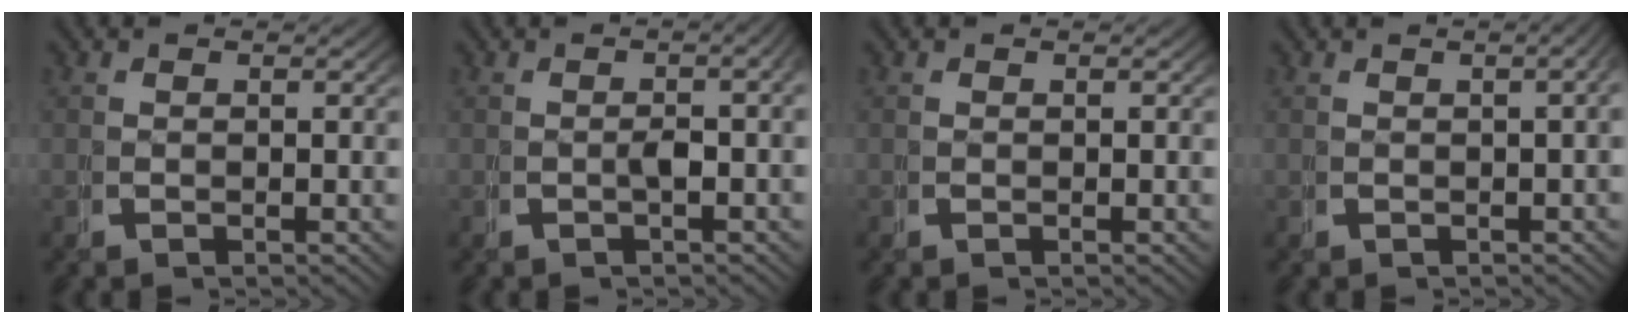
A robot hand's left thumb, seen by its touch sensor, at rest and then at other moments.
{"total": 2.7, "force": [-0.2, 0.6, 2.6], "torque": [-0.036, 0.011, -0.005]}
{"total": 0.0}
{"total": 2.5, "force": [-0.2, 0.8, 2.4], "torque": [-0.028, 0.011, -0.002]}